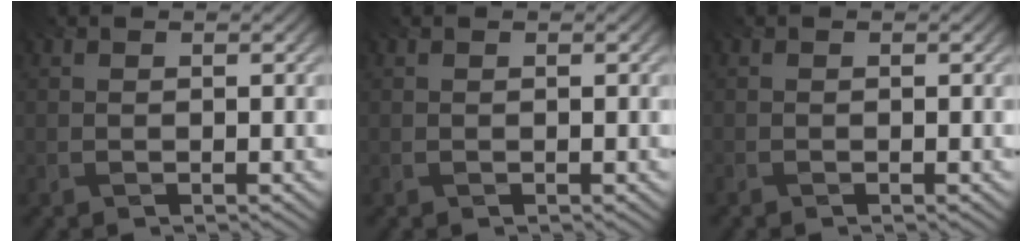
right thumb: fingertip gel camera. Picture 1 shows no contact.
{"total": 0.0}
{"total": 0.5, "force": [-0.5, 0.3, 0.0], "torque": [0.000, 0.002, -0.009]}